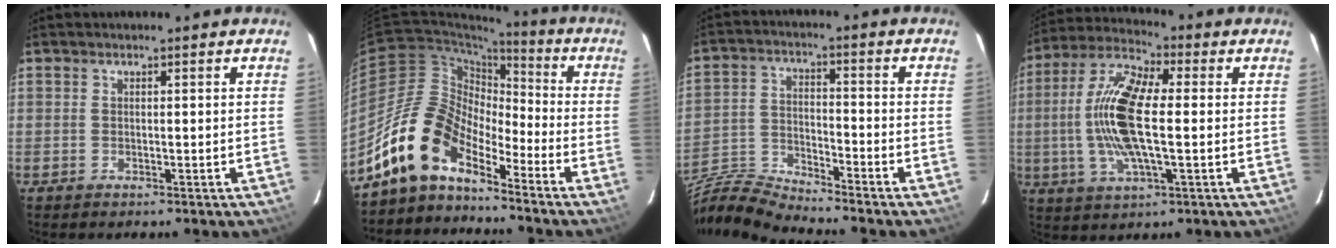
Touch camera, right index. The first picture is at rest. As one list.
[{"total": 13.4, "force": [-10.4, 5.8, 6.1], "torque": [-0.108, 0.017, -0.208]}, {"total": 11.8, "force": [-11.2, 0.9, 3.6], "torque": [-0.092, -0.008, -0.227]}, {"total": 15.2, "force": [-0.1, 5.0, 14.3], "torque": [-0.298, 0.011, -0.012]}]